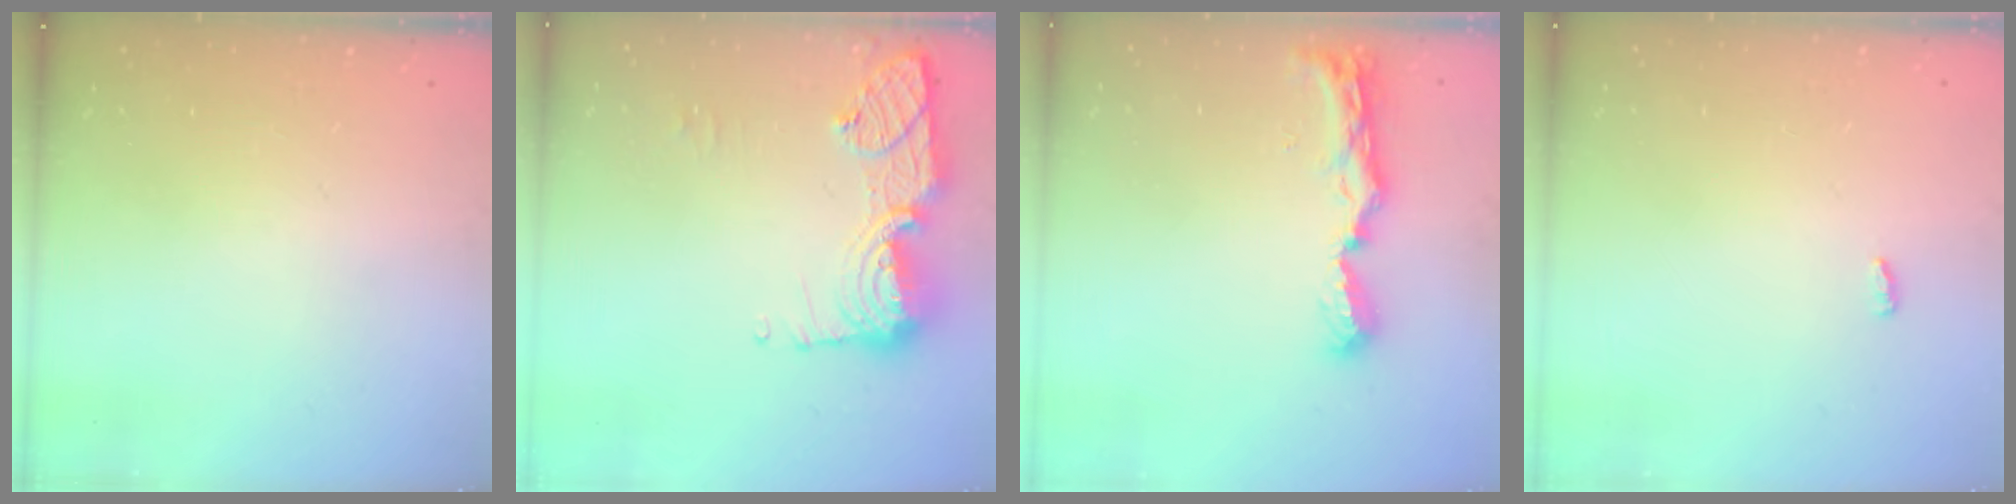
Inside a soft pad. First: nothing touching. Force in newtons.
{"total": 13.4, "press": 13.4, "slide": 1.3}
{"total": 8.7, "press": 8.7, "slide": 0.3}
{"total": 2.9, "press": 2.6, "slide": 1.3}